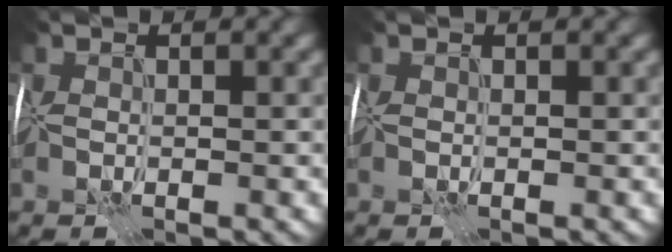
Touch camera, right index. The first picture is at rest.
{"total": 0.0}